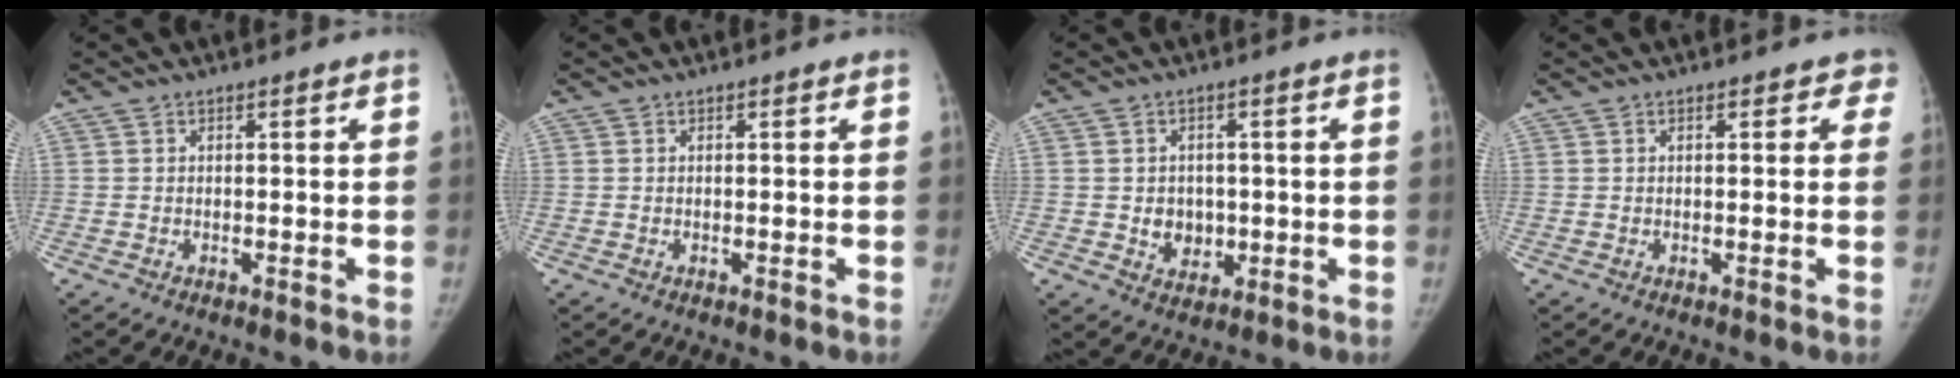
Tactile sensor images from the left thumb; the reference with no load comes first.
{"total": 0.0}
{"total": 5.1, "force": [-0.4, 4.4, 2.4], "torque": [-0.005, 0.003, 0.003]}
{"total": 2.3, "force": [1.2, 1.4, 1.4], "torque": [0.013, 0.001, 0.006]}